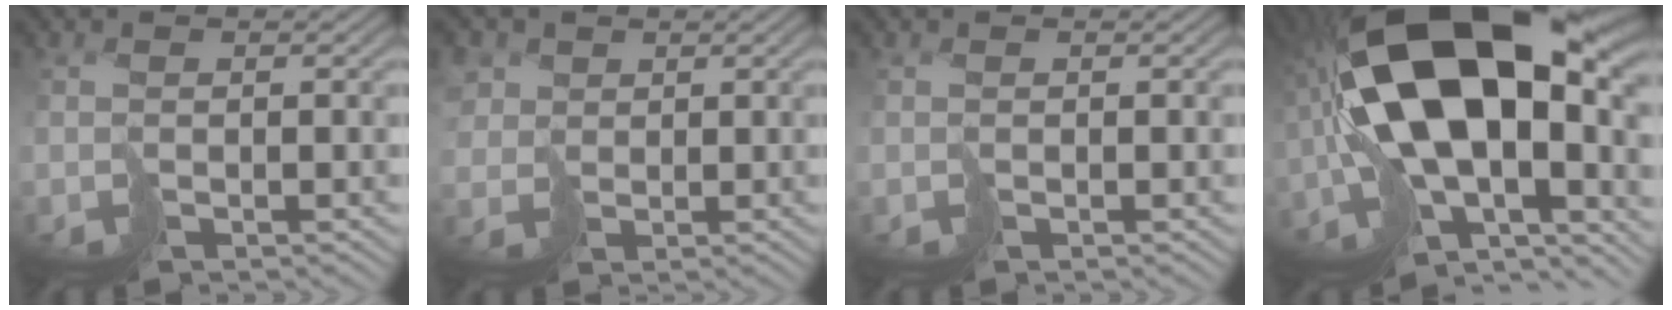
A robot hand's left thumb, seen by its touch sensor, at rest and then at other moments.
{"total": 4.8, "force": [1.6, 4.1, 2.0], "torque": [-0.079, 0.007, 0.028]}
{"total": 0.0}
{"total": 21.7, "force": [-1.0, 11.3, 18.5], "torque": [-0.353, -0.003, -0.019]}